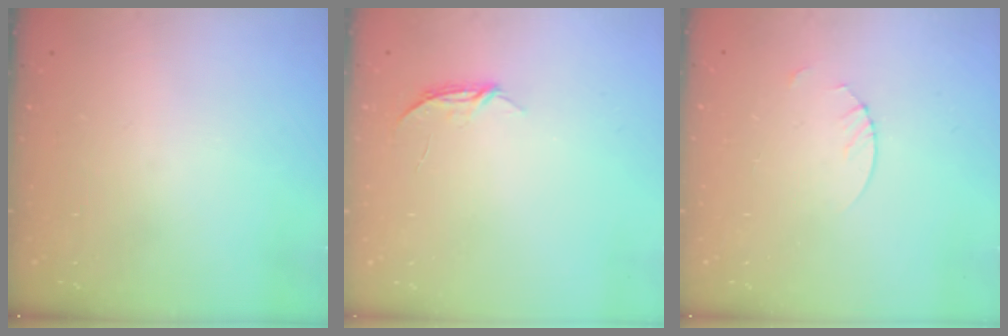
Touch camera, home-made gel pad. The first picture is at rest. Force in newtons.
{"total": 3.8, "press": 3.8, "slide": 0.5}
{"total": 1.9, "press": 1.9, "slide": 0.2}